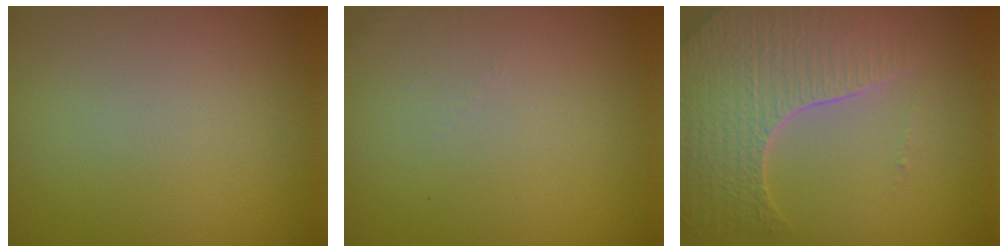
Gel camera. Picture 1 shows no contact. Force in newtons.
{"total": 1.1, "press": 1.1, "slide": 0.3}
{"total": 7.1, "press": 5.3, "slide": 4.6}